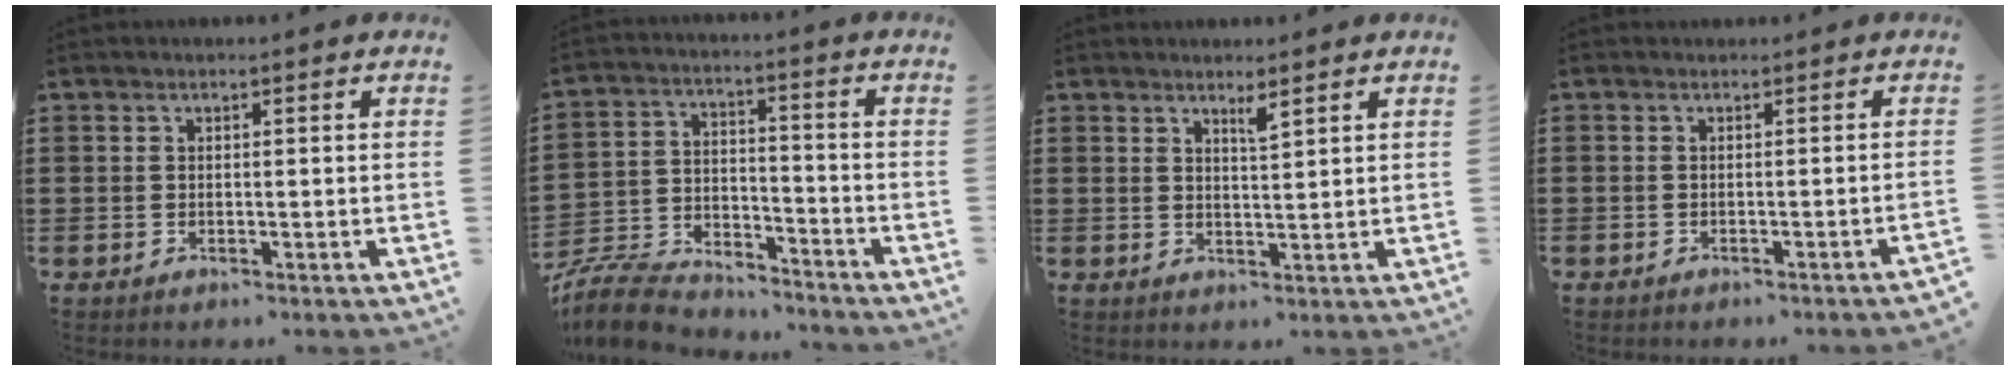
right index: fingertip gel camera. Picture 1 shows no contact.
{"total": 9.0, "force": [-8.7, 1.7, 1.6], "torque": [-0.044, 0.017, -0.175]}
{"total": 2.2, "force": [1.8, 0.0, 1.3], "torque": [-0.019, -0.004, 0.030]}
{"total": 0.6, "force": [-0.6, 0.0, 0.0], "torque": [-0.004, -0.001, -0.012]}